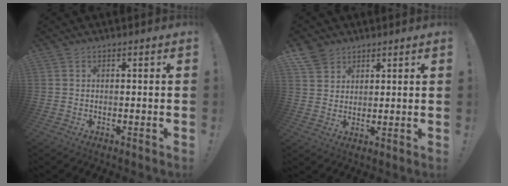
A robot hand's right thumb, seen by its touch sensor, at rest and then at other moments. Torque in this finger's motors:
{"motor_torque": [0.19, 1.03, -0.40, 0.31, 0.00]}